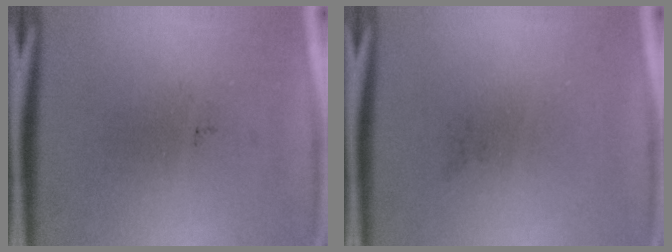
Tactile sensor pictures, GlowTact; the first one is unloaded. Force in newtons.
{"total": 0.0}